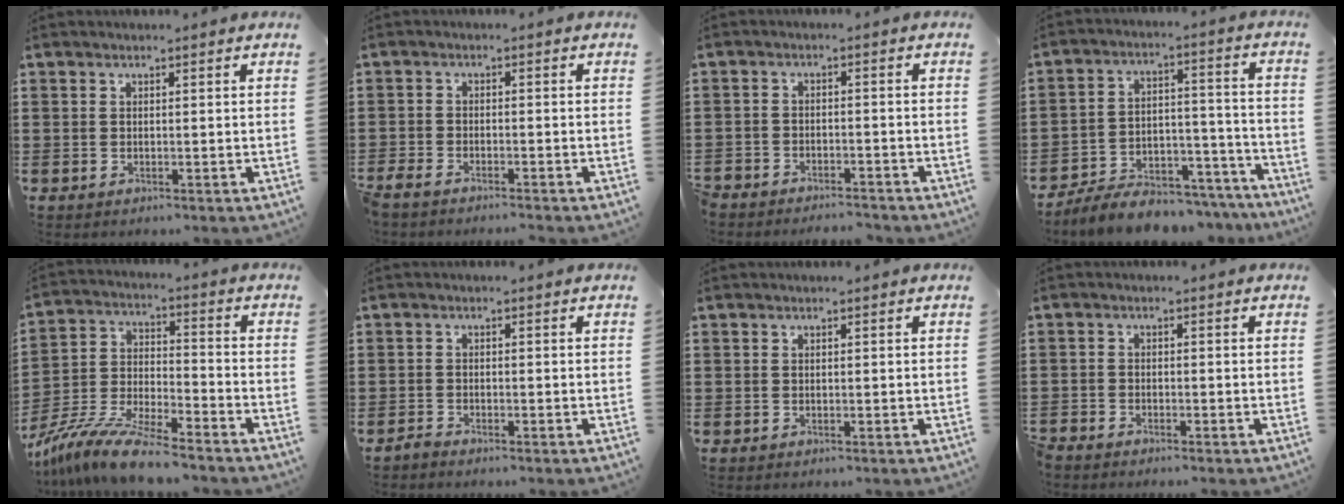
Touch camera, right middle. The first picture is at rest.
{"total": 2.1, "force": [-2.0, 0.1, 0.5], "torque": [-0.026, -0.004, -0.046]}
{"total": 3.3, "force": [-3.3, 0.3, -0.3], "torque": [-0.007, -0.001, -0.076]}
{"total": 7.5, "force": [-7.0, 2.1, 1.6], "torque": [-0.023, 0.024, -0.133]}
{"total": 10.6, "force": [-9.6, 0.5, 4.4], "torque": [-0.093, 0.012, -0.193]}
{"total": 1.2, "force": [-1.1, 0.1, 0.3], "torque": [-0.010, -0.001, -0.022]}
{"total": 0.0}
{"total": 1.5, "force": [-1.5, 0.1, 0.0], "torque": [-0.011, -0.001, -0.034]}